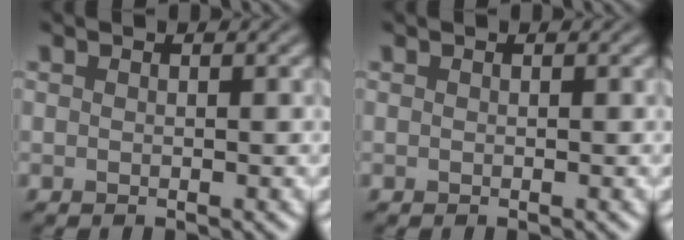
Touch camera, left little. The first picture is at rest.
{"total": 0.0}